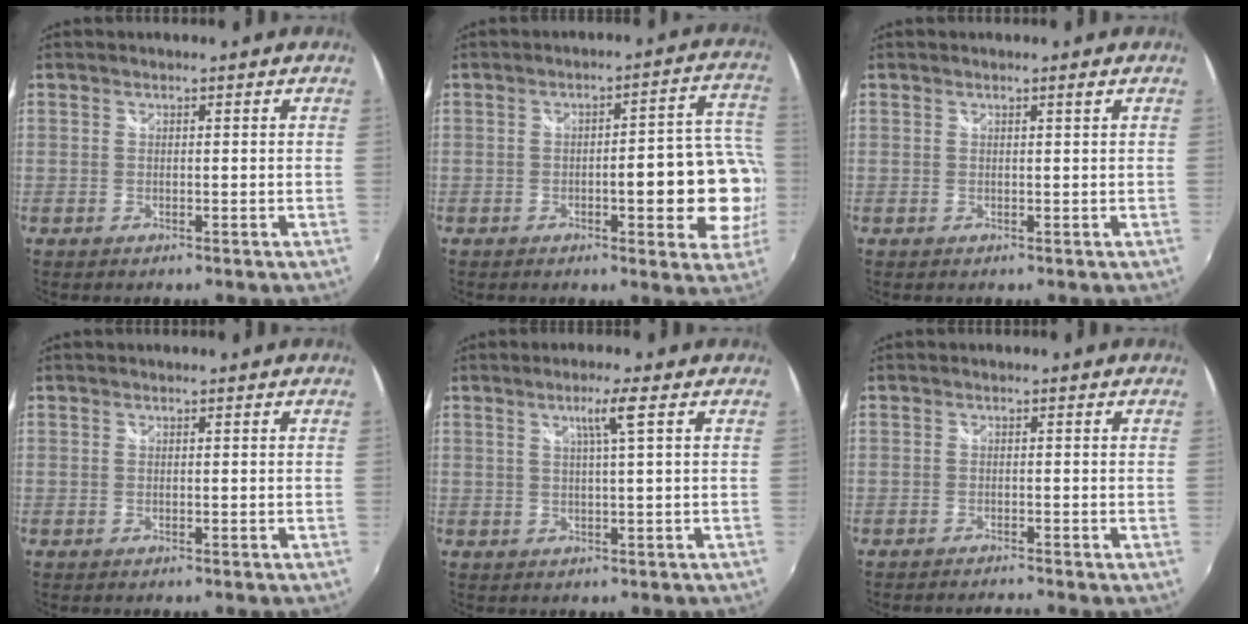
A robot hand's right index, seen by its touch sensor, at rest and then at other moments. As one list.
[{"total": 14.6, "force": [-3.3, 4.0, 13.7], "torque": [-0.172, 0.014, -0.039]}, {"total": 0.6, "force": [0.3, -0.2, 0.4], "torque": [-0.008, -0.002, 0.004]}, {"total": 0.0}, {"total": 3.7, "force": [1.4, -0.8, 3.3], "torque": [-0.060, -0.001, 0.026]}, {"total": 2.0, "force": [-1.9, -0.4, 0.3], "torque": [-0.011, -0.010, -0.038]}]